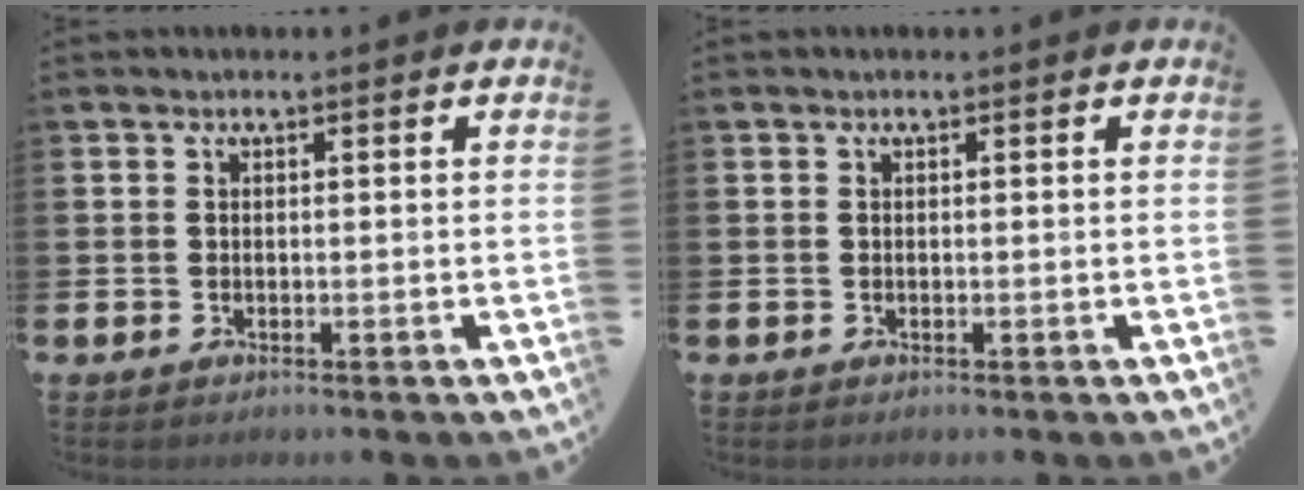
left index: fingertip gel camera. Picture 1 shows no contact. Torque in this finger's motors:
{"motor_torque": [-0.01, 0.01, -0.01, 0.00]}